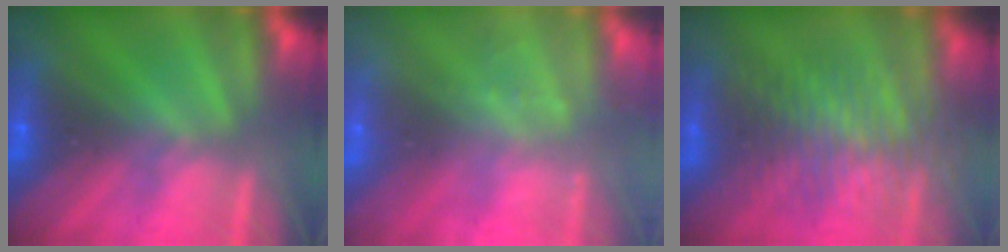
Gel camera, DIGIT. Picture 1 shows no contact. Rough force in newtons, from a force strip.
{"total": 2.4}
{"total": 3.2}